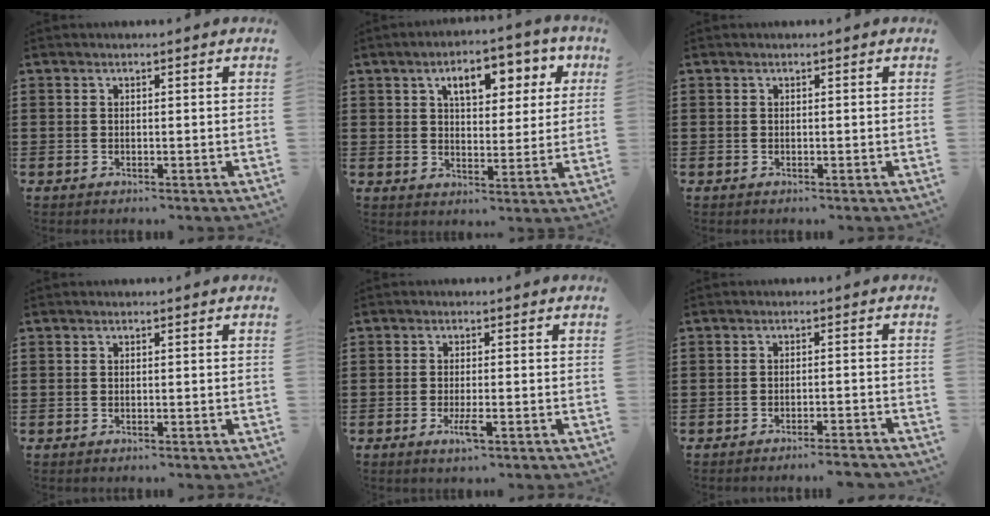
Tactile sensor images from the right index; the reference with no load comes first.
{"total": 7.9, "force": [3.9, 3.8, 5.7], "torque": [-0.097, 0.001, 0.060]}
{"total": 0.0}
{"total": 0.0}
{"total": 2.9, "force": [-1.3, 0.4, 2.5], "torque": [-0.056, -0.009, -0.026]}
{"total": 2.2, "force": [-2.1, -0.2, 0.7], "torque": [-0.013, 0.000, -0.043]}